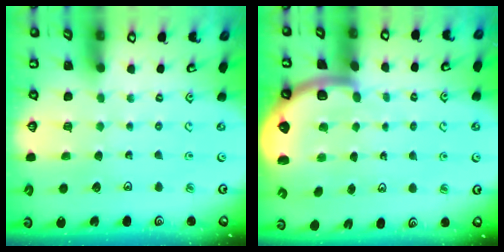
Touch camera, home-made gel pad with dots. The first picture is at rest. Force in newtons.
{"total": 6.2, "press": 6.0, "slide": 1.7}